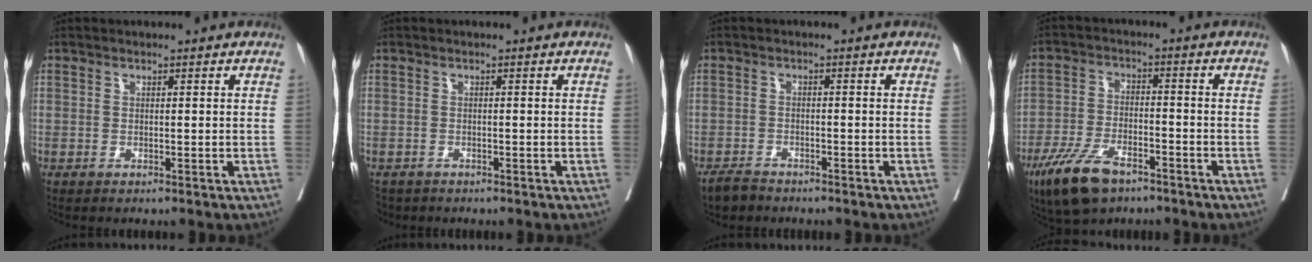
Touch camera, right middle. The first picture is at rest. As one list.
[{"total": 3.2, "force": [-2.7, 1.8, 0.4], "torque": [-0.006, -0.003, -0.044]}, {"total": 3.0, "force": [-2.7, 1.2, 0.7], "torque": [-0.013, -0.002, -0.046]}, {"total": 9.5, "force": [-6.2, 3.6, 6.2], "torque": [-0.128, -0.012, -0.113]}]